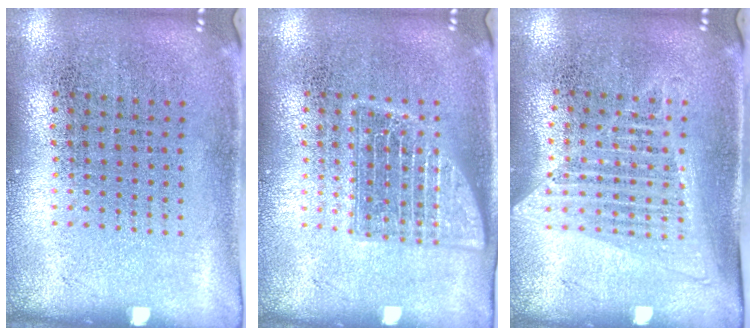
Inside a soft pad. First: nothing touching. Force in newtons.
{"total": 2.5, "press": 2.5, "slide": 0.4}
{"total": 1.3, "press": 1.2, "slide": 0.5}